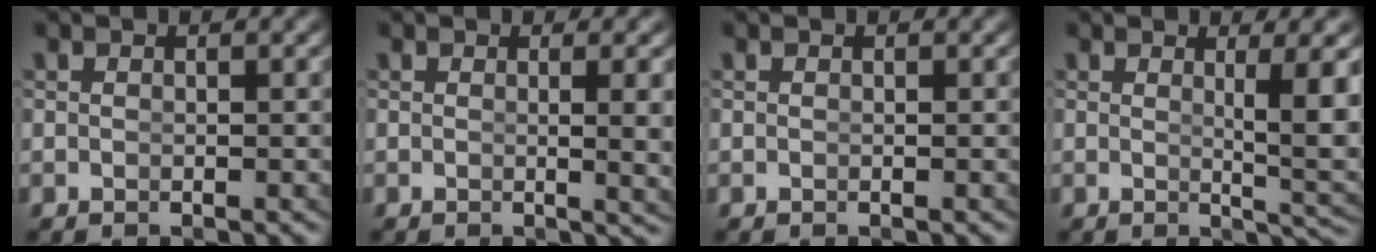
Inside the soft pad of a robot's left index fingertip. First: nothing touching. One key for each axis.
{"total": 2.5, "fx": 0.4, "fy": -0.2, "fz": 2.5, "tx": -0.024, "ty": -0.006, "tz": 0.007}
{"total": 0.0}
{"total": 4.6, "fx": 0.8, "fy": 0.3, "fz": 4.5, "tx": -0.054, "ty": -0.012, "tz": 0.018}